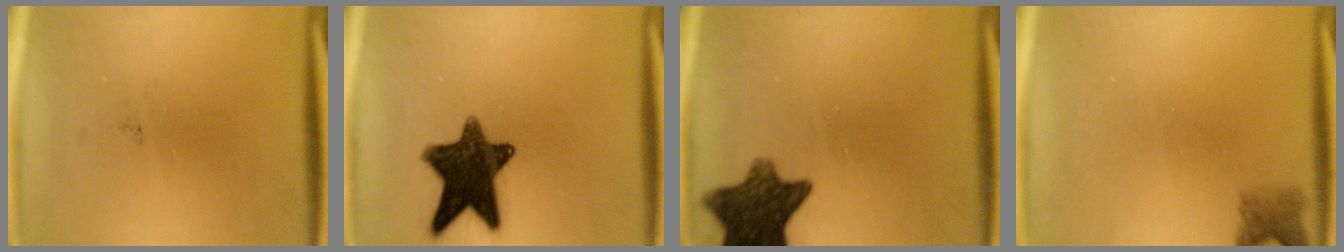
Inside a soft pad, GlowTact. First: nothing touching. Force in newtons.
{"total": 13.0}
{"total": 11.0}
{"total": 2.3}